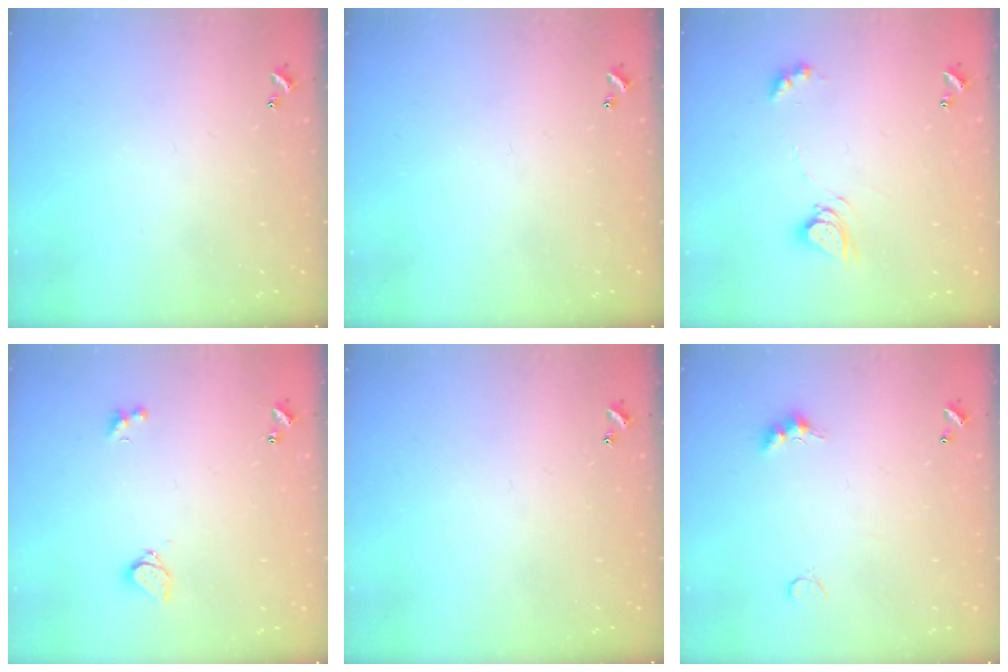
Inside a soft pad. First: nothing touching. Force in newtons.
{"total": 0.0}
{"total": 7.4, "press": 7.4, "slide": 0.9}
{"total": 2.9, "press": 2.8, "slide": 0.7}
{"total": 0.0}
{"total": 3.8, "press": 3.8, "slide": 0.7}